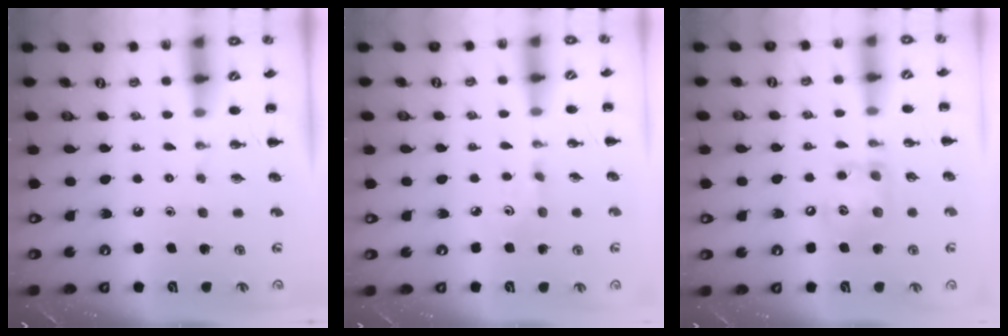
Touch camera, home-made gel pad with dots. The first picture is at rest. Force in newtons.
{"total": 2.8, "press": 2.7, "slide": 0.8}
{"total": 11.5, "press": 11.4, "slide": 1.8}